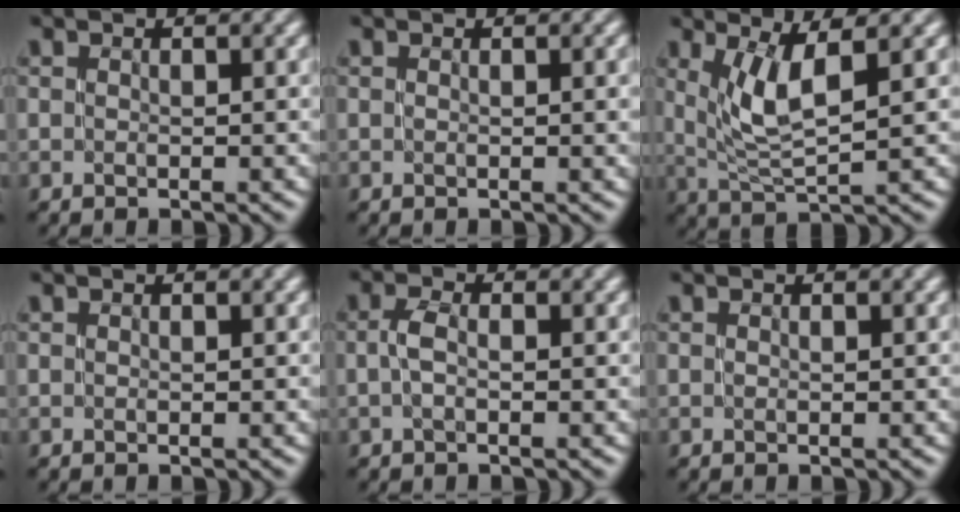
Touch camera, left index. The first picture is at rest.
{"total": 1.3, "force": [0.1, 0.4, 1.2], "torque": [-0.015, 0.003, -0.001]}
{"total": 4.3, "force": [1.5, 1.1, 3.8], "torque": [-0.079, 0.001, 0.036]}
{"total": 0.0}
{"total": 1.4, "force": [-0.1, 0.6, 1.3], "torque": [-0.031, 0.009, -0.006]}
{"total": 0.0}